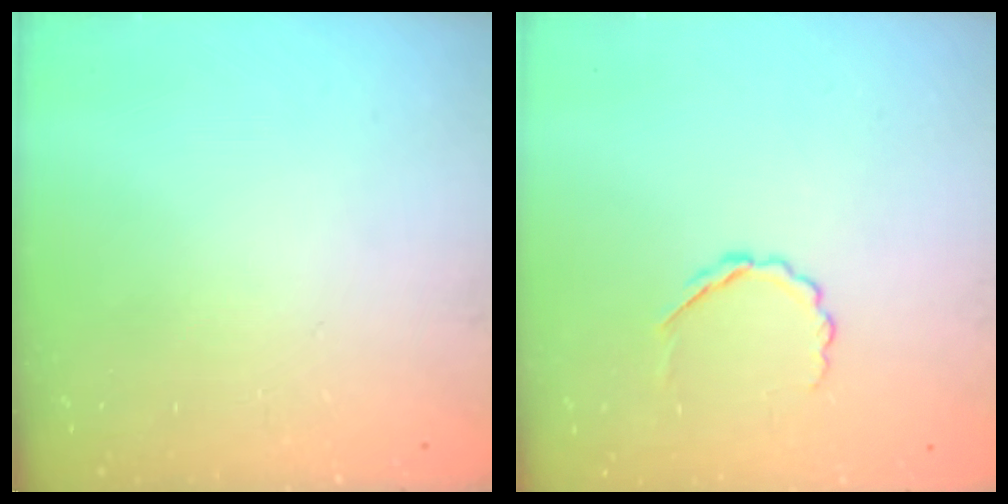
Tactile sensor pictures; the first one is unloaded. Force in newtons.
{"total": 3.5, "press": 3.3, "slide": 1.2}